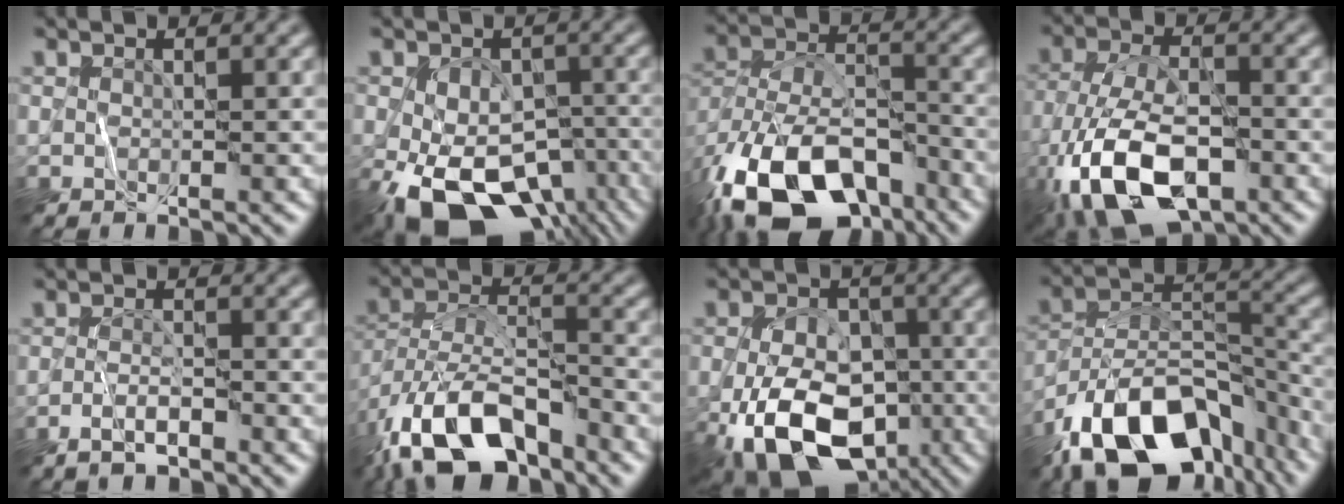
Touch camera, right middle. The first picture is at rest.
{"total": 14.8, "force": [-7.2, 8.8, 9.6], "torque": [-0.155, -0.035, -0.107]}
{"total": 16.1, "force": [-10.2, 8.3, 9.2], "torque": [-0.179, -0.020, -0.163]}
{"total": 12.1, "force": [-6.1, 5.5, 8.9], "torque": [-0.194, -0.018, -0.116]}
{"total": 2.0, "force": [-1.4, 0.3, 1.4], "torque": [-0.026, 0.006, -0.030]}
{"total": 12.4, "force": [-8.2, 5.1, 7.7], "torque": [-0.146, 0.003, -0.154]}
{"total": 15.3, "force": [-7.0, 9.4, 9.9], "torque": [-0.152, -0.022, -0.114]}
{"total": 15.3, "force": [-9.8, 7.7, 8.8], "torque": [-0.175, 0.002, -0.167]}